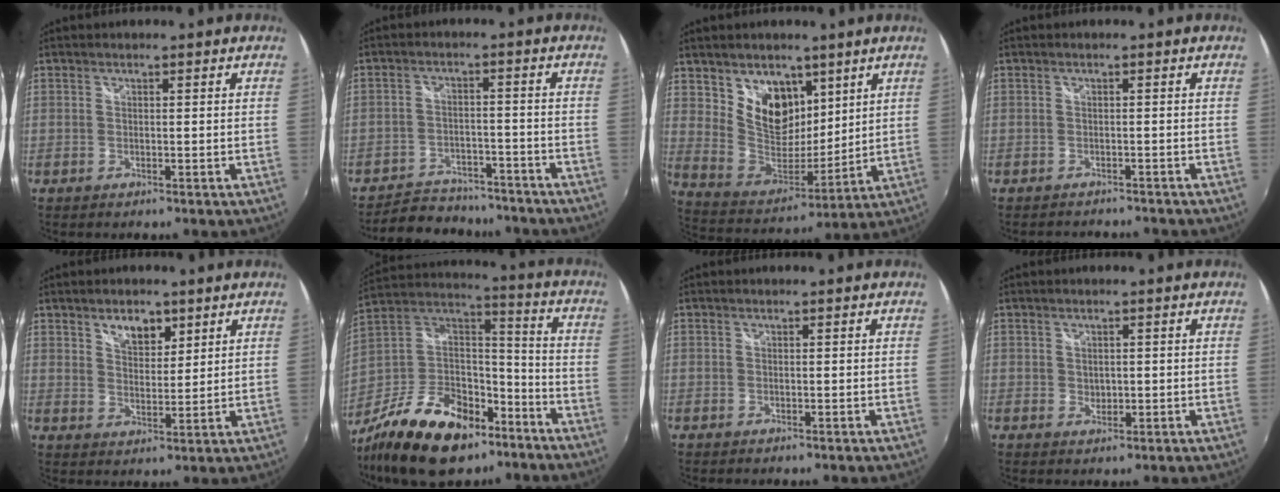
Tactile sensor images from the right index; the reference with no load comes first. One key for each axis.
{"total": 14.0, "fx": -12.2, "fy": 5.3, "fz": 4.5, "tx": -0.113, "ty": 0.010, "tz": -0.168}
{"total": 12.5, "fx": 7.1, "fy": 8.6, "fz": 5.6, "tx": -0.102, "ty": -0.007, "tz": 0.145}
{"total": 4.6, "fx": -4.2, "fy": 1.1, "fz": 1.4, "tx": -0.034, "ty": -0.016, "tz": -0.061}
{"total": 5.5, "fx": 3.4, "fy": 2.9, "fz": 3.1, "tx": -0.044, "ty": 0.005, "tz": 0.060}
{"total": 26.3, "fx": -16.1, "fy": 13.9, "fz": 15.5, "tx": -0.317, "ty": 0.008, "tz": -0.259}
{"total": 0.0}
{"total": 1.6, "fx": 0.3, "fy": 1.5, "fz": 0.7, "tx": -0.008, "ty": 0.000, "tz": 0.006}